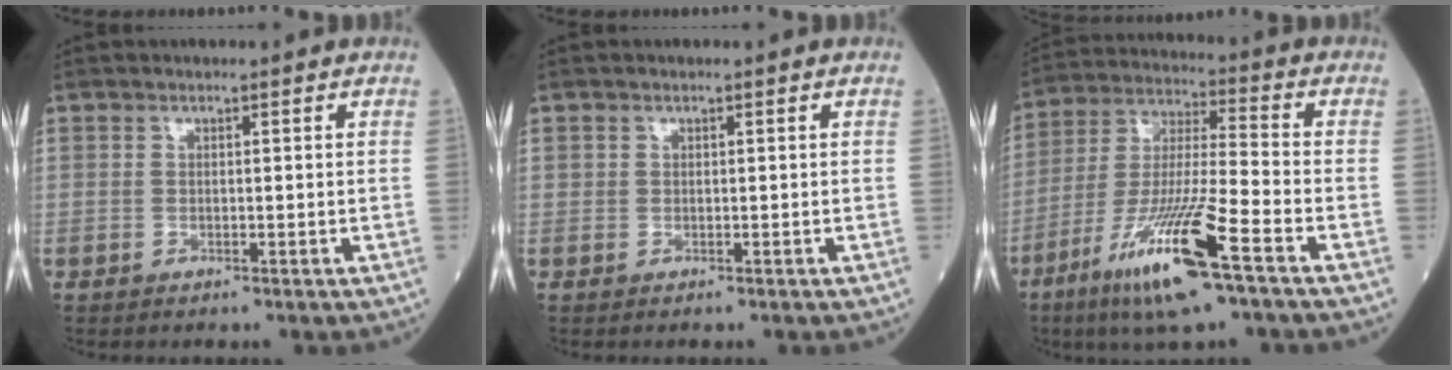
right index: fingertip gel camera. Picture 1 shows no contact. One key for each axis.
{"total": 0.0}
{"total": 16.1, "fx": -8.6, "fy": 0.5, "fz": 13.7, "tx": -0.285, "ty": -0.034, "tz": -0.160}